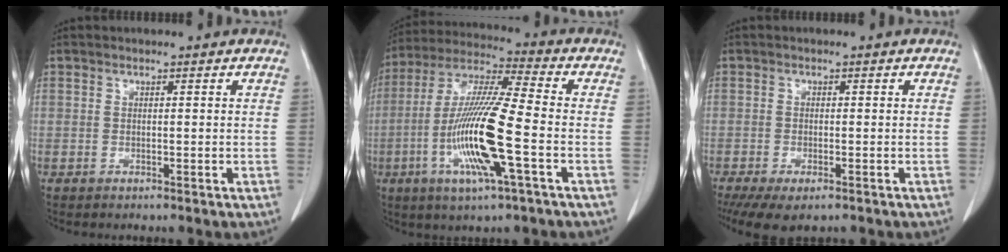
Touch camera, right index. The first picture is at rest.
{"total": 15.7, "force": [-4.3, 0.7, 15.1], "torque": [-0.310, -0.012, -0.085]}
{"total": 7.6, "force": [-5.3, 2.8, 4.6], "torque": [-0.073, -0.016, -0.081]}